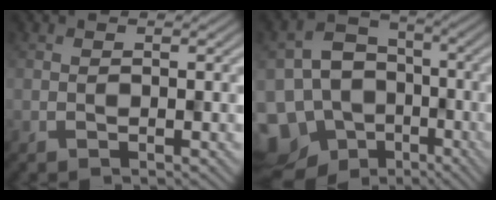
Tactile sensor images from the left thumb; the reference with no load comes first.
{"total": 16.0, "force": [-9.1, 12.0, 5.4], "torque": [-0.159, -0.040, -0.122]}